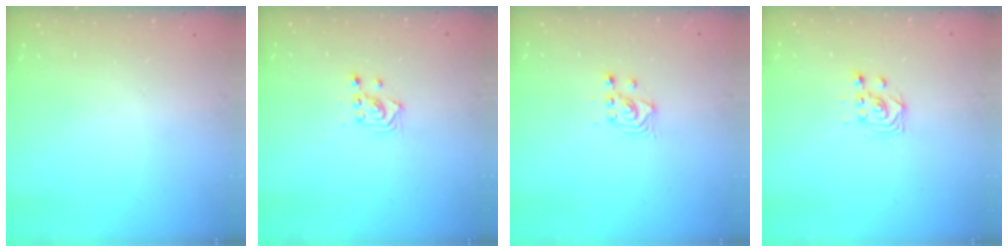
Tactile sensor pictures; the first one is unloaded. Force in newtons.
{"total": 3.0, "press": 2.9, "slide": 0.8}
{"total": 3.4, "press": 3.4, "slide": 0.4}
{"total": 2.9, "press": 2.9, "slide": 0.1}